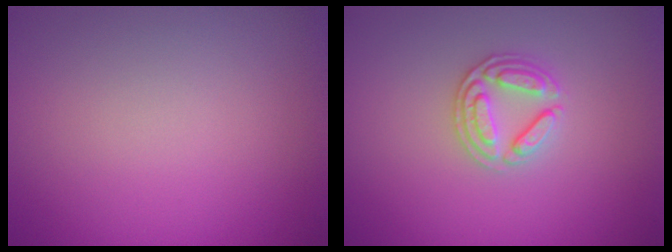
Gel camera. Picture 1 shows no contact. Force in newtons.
{"total": 2.6, "press": 2.5, "slide": 0.6}